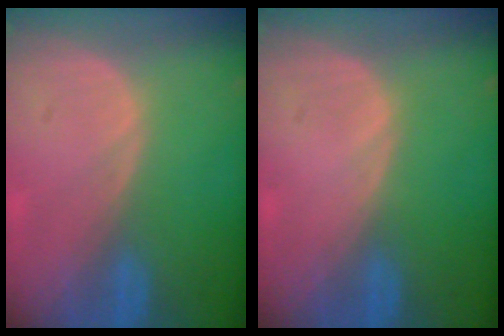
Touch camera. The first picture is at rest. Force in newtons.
{"total": 0.0}